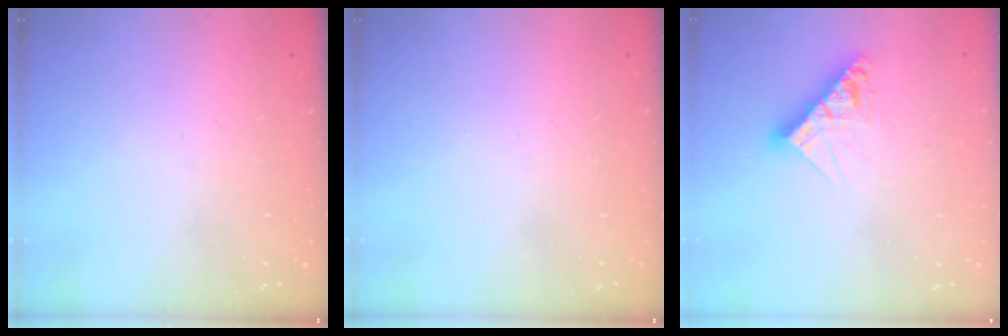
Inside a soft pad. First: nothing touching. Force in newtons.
{"total": 0.0}
{"total": 9.7, "press": 9.7, "slide": 0.8}